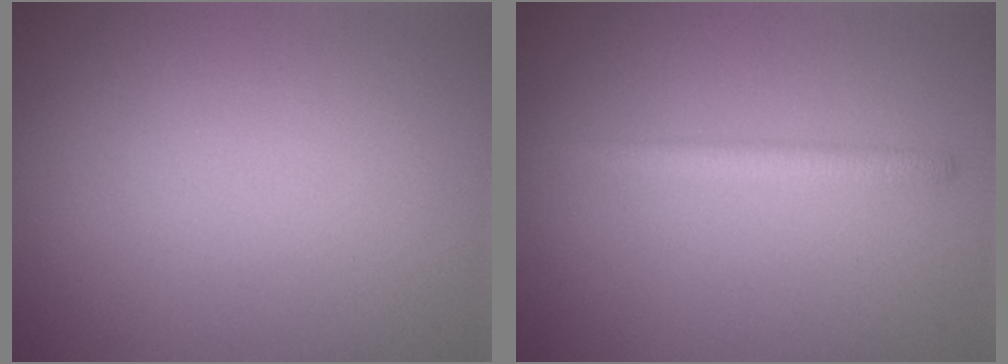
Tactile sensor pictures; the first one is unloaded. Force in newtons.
{"total": 1.8, "press": 1.8, "slide": 0.1}